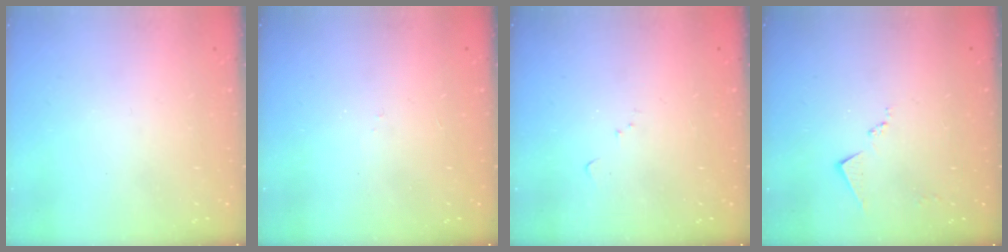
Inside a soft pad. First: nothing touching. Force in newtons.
{"total": 5.6, "press": 5.6, "slide": 0.7}
{"total": 4.5, "press": 4.4, "slide": 0.5}
{"total": 7.5, "press": 7.5, "slide": 0.4}